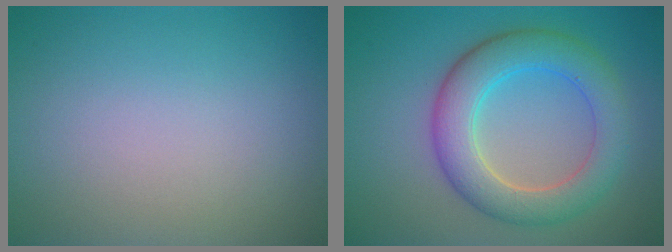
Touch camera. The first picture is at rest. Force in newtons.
{"total": 6.3, "press": 6.3, "slide": 0.1}